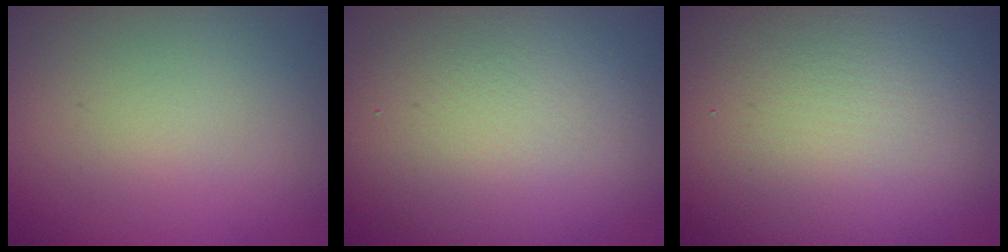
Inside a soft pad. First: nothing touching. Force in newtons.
{"total": 10.1, "press": 10.0, "slide": 0.6}
{"total": 13.9, "press": 13.9, "slide": 0.5}